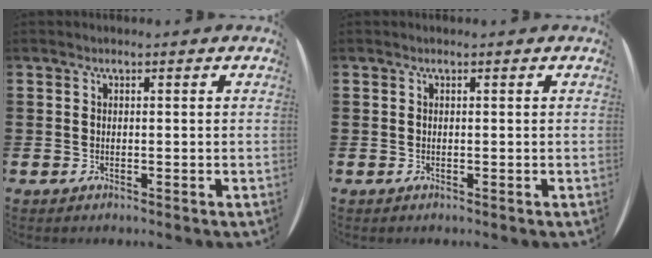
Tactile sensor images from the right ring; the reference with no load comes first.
{"total": 0.0}